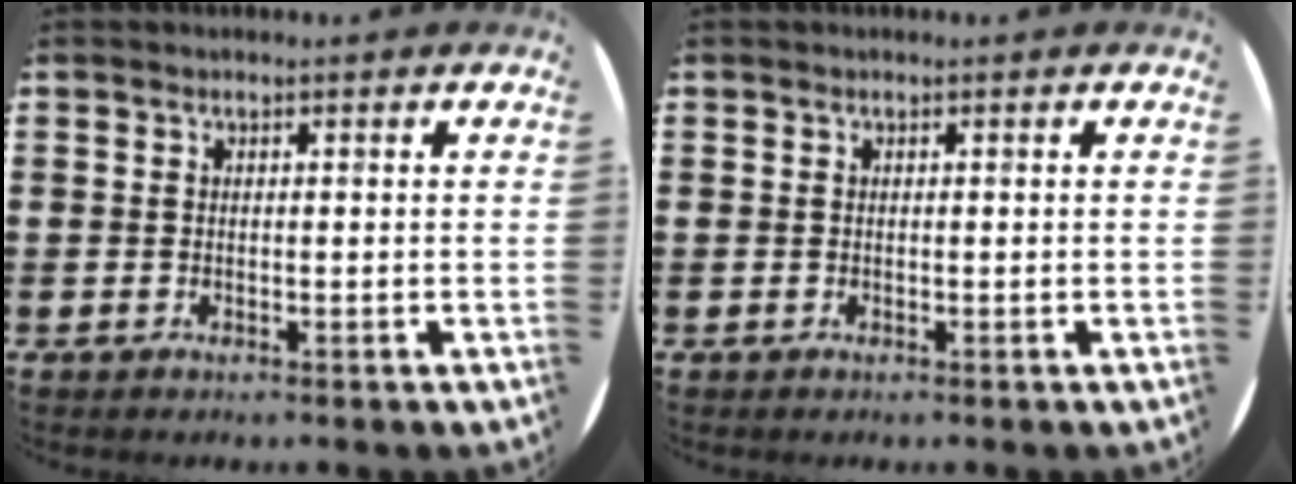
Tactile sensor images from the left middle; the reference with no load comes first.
{"total": 0.0}